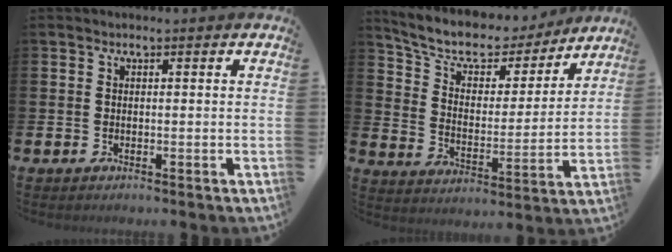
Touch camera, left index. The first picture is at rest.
{"total": 8.6, "force": [7.5, 3.4, 2.5], "torque": [-0.081, -0.051, 0.129]}